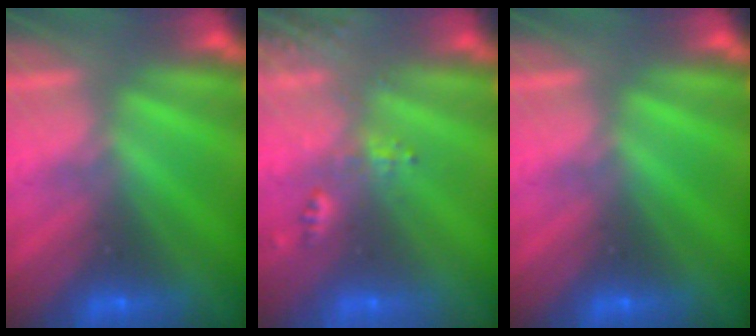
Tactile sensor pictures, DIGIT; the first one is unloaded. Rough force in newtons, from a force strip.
{"total": 2.4}
{"total": 0.0}